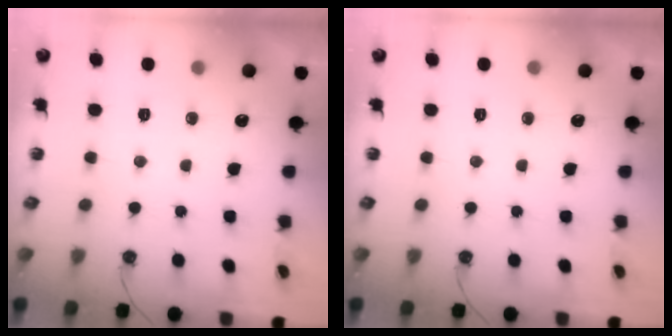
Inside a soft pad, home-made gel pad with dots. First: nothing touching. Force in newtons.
{"total": 0.0}